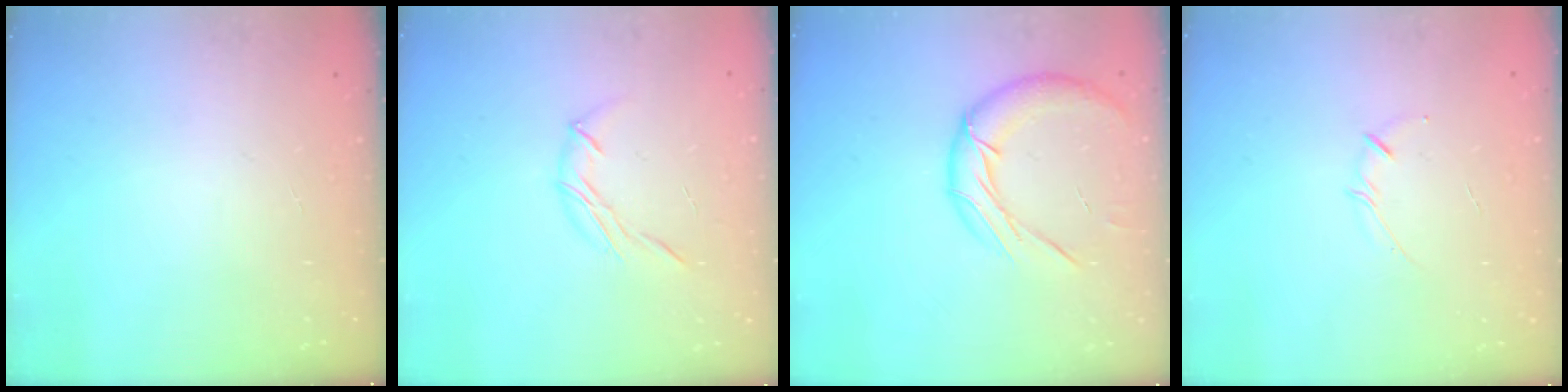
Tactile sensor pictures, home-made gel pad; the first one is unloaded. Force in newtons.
{"total": 6.2, "press": 6.1, "slide": 1.5}
{"total": 13.2, "press": 13.1, "slide": 2.1}
{"total": 3.5, "press": 3.5, "slide": 0.7}